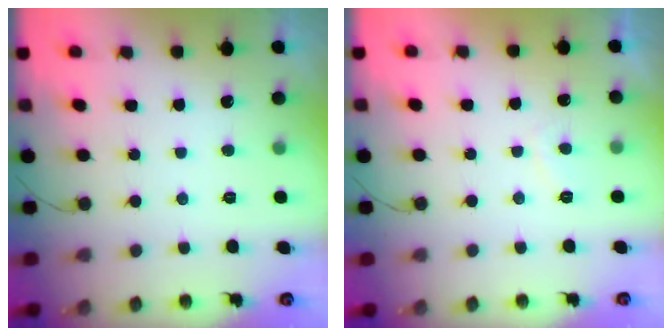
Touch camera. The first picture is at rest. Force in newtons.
{"total": 1.9, "press": 1.7, "slide": 0.8}